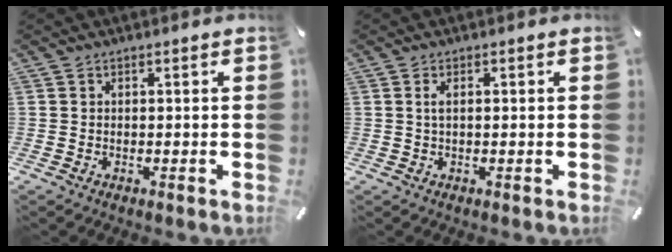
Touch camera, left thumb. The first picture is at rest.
{"total": 1.8, "force": [0.2, 0.5, 1.7], "torque": [-0.035, 0.000, 0.002]}